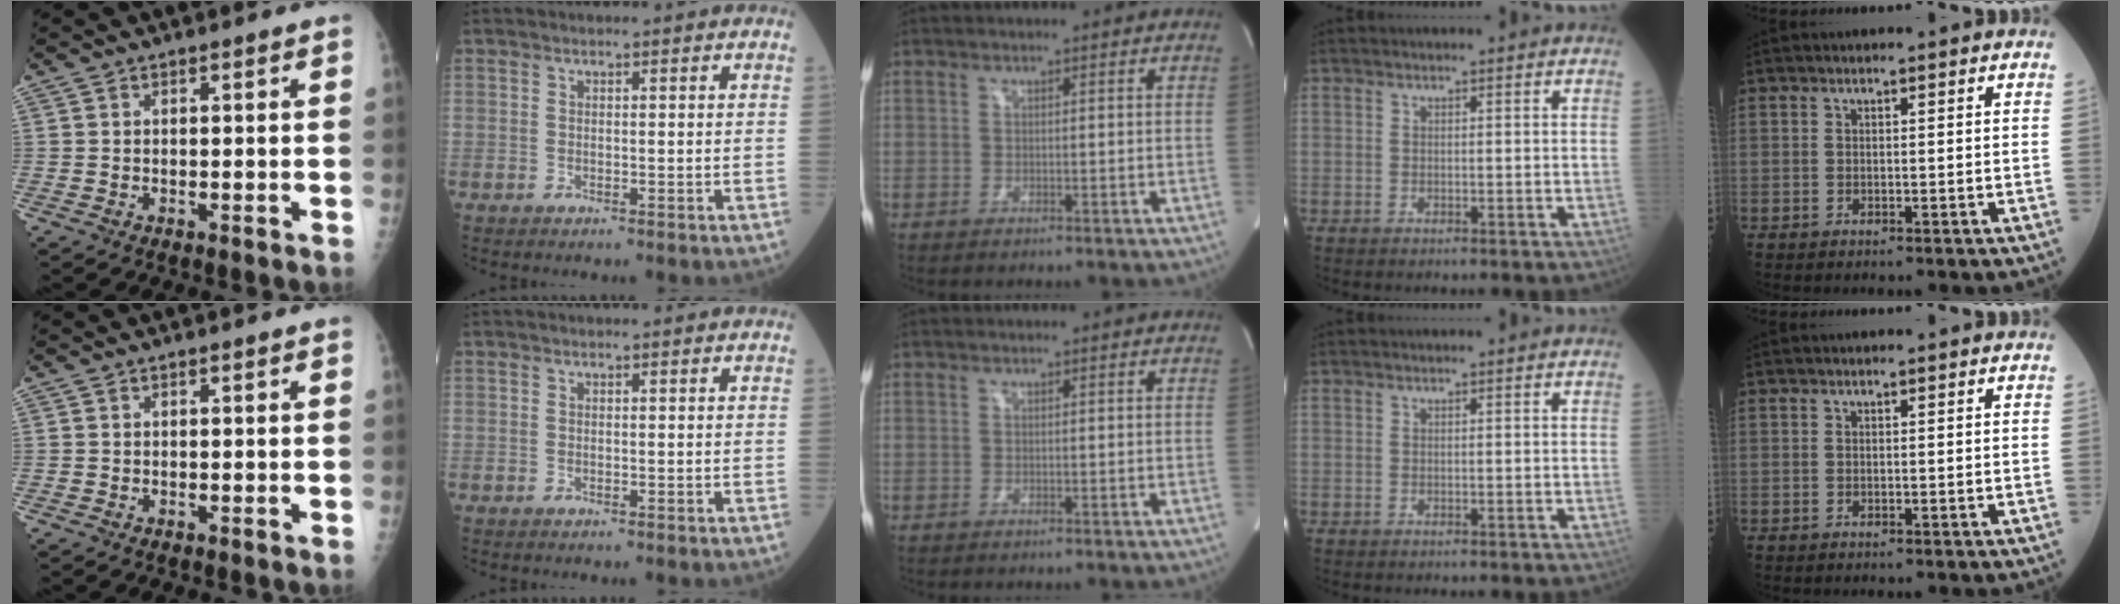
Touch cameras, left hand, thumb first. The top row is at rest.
{}